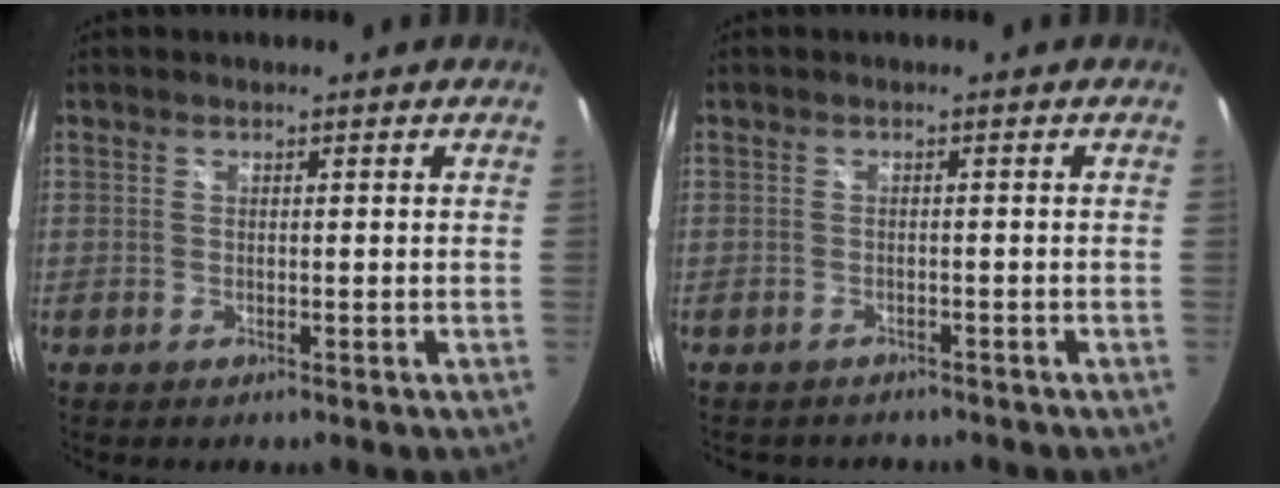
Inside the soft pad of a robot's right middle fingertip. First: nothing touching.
{"total": 3.2, "force": [-2.8, 1.4, 0.7], "torque": [-0.016, -0.012, -0.038]}